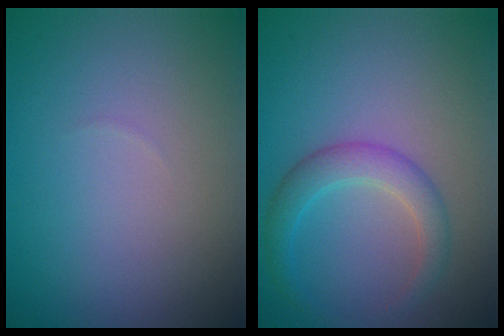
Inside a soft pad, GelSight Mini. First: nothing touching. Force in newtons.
{"total": 2.9, "press": 2.9, "slide": 0.1}